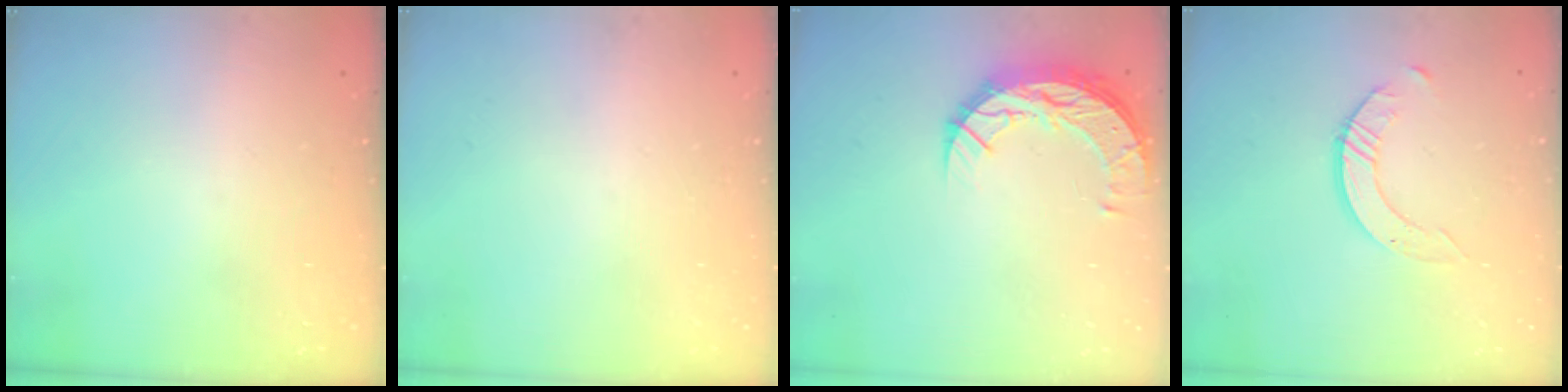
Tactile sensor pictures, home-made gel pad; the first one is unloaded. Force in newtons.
{"total": 0.0}
{"total": 10.3, "press": 10.2, "slide": 0.7}
{"total": 2.5, "press": 2.5, "slide": 0.3}